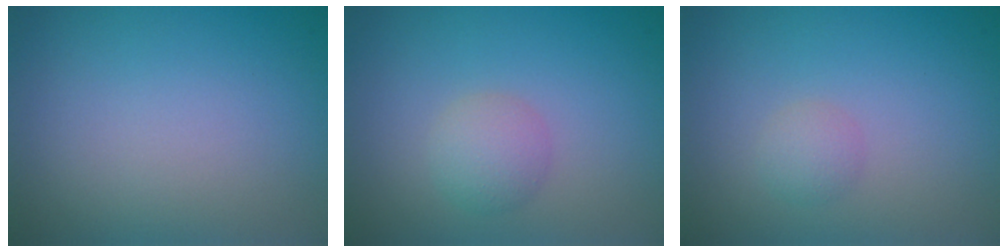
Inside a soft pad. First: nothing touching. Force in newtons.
{"total": 2.2, "press": 2.2, "slide": 0.0}
{"total": 1.4, "press": 1.4, "slide": 0.0}